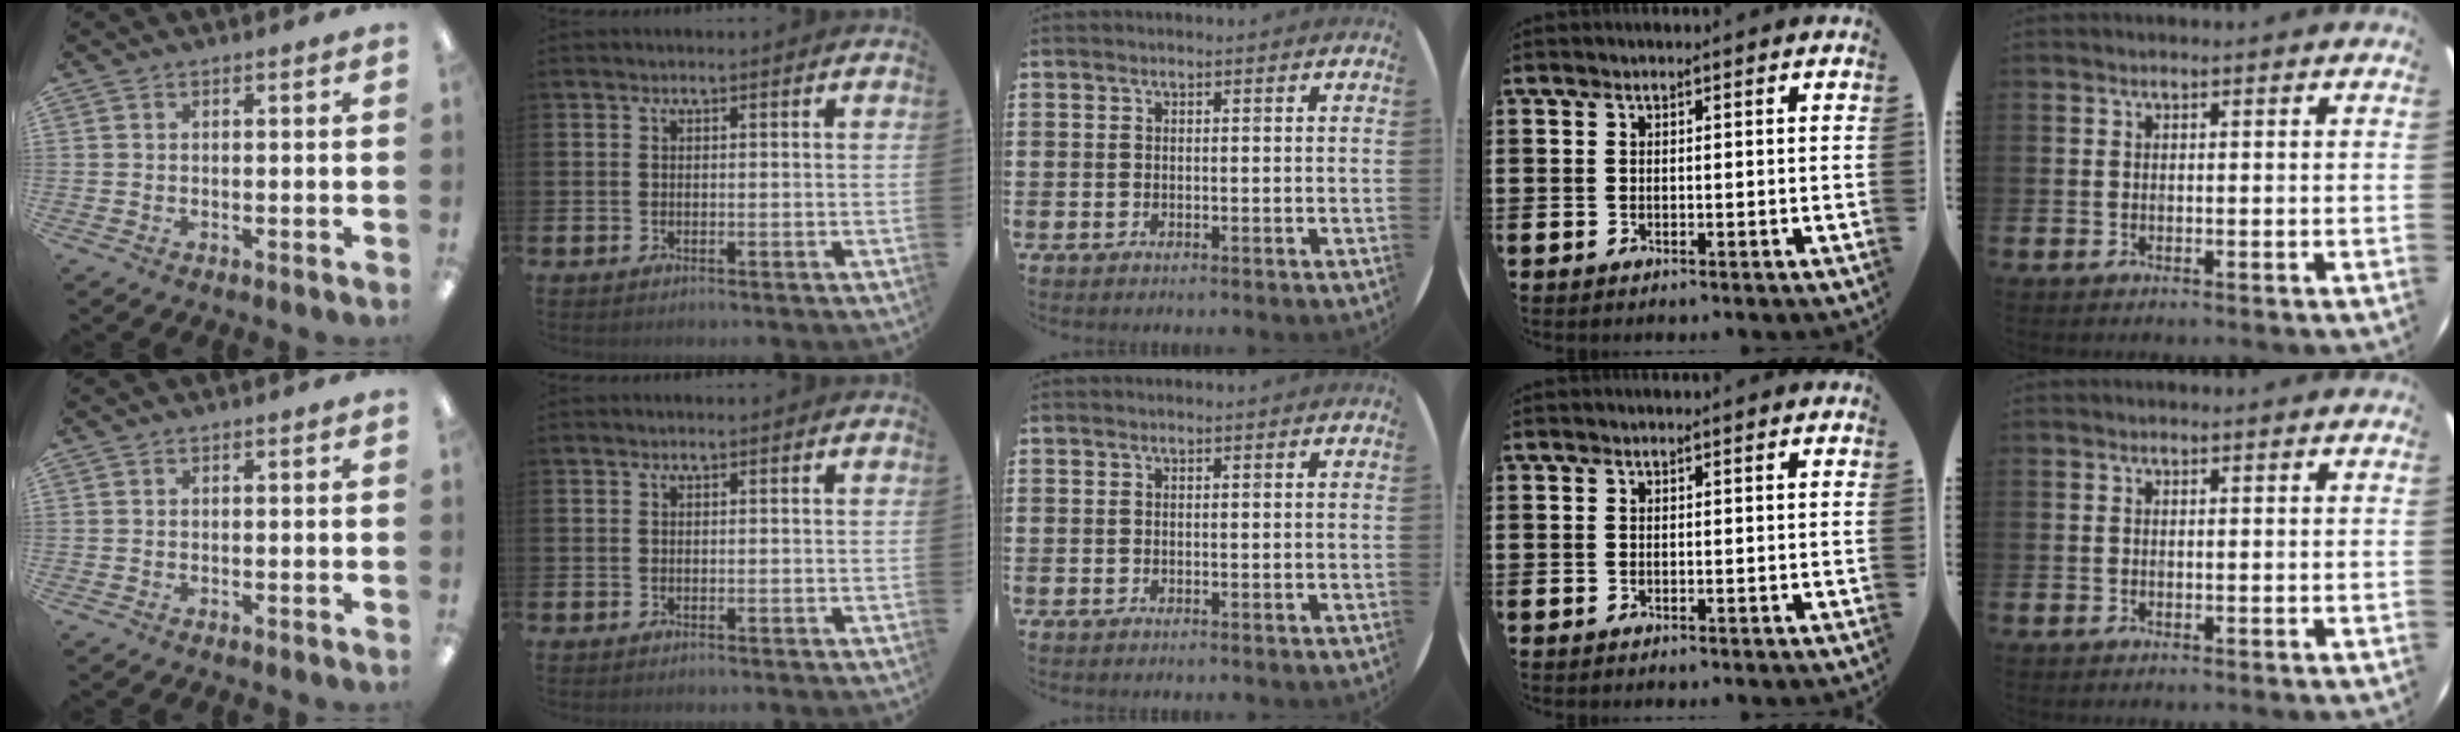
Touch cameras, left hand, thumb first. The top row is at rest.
{}